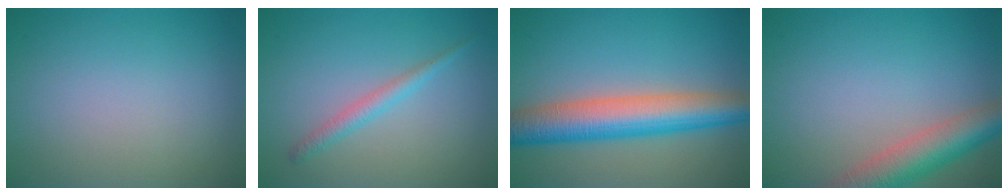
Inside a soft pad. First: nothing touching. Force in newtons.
{"total": 1.7, "press": 1.7, "slide": 0.1}
{"total": 8.1, "press": 8.1, "slide": 0.4}
{"total": 6.2, "press": 6.2, "slide": 0.5}